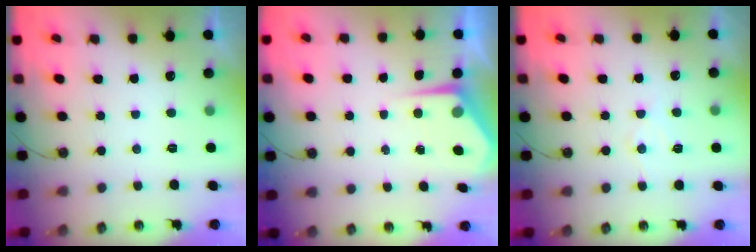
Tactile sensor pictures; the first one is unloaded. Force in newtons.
{"total": 4.3, "press": 4.2, "slide": 0.3}
{"total": 6.1, "press": 6.1, "slide": 0.3}